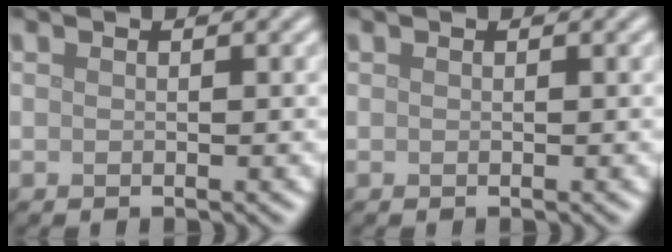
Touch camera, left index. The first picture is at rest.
{"total": 0.0}